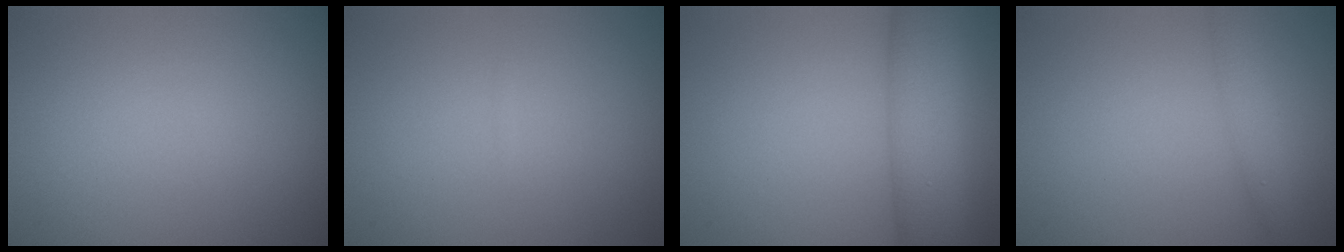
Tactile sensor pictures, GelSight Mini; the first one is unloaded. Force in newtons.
{"total": 0.0}
{"total": 7.6, "press": 7.6, "slide": 0.1}
{"total": 1.9, "press": 1.9, "slide": 0.1}